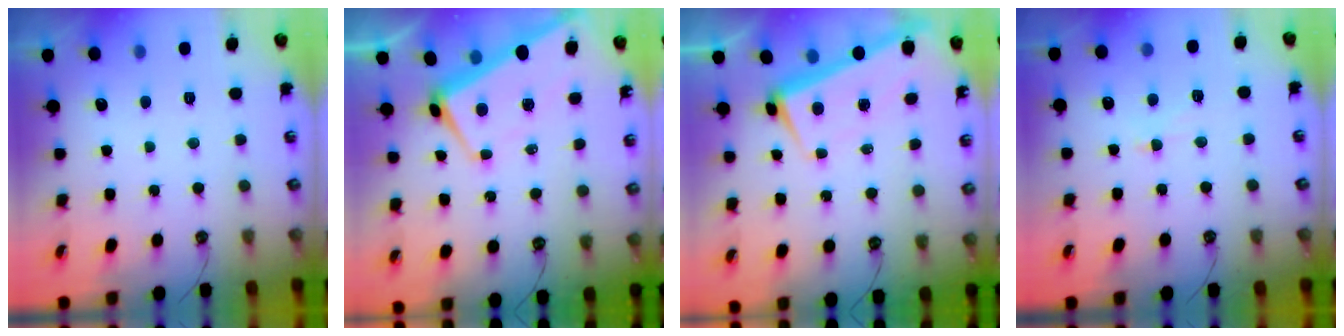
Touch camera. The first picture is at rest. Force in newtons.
{"total": 1.5, "press": 1.4, "slide": 0.7}
{"total": 1.6, "press": 0.6, "slide": 1.4}
{"total": 2.4, "press": 2.4, "slide": 0.6}